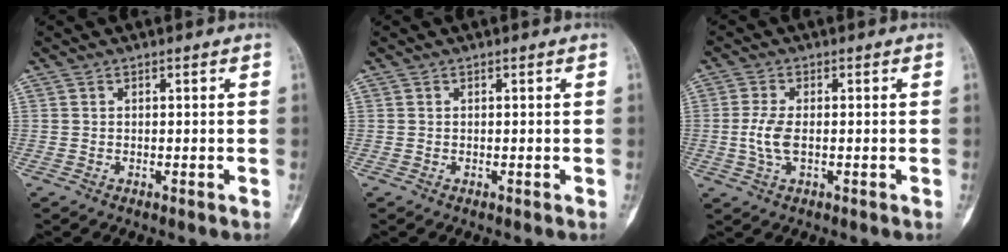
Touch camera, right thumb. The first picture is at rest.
{"total": 0.0}
{"total": 4.7, "force": [-0.4, 2.1, 4.1], "torque": [-0.101, 0.002, -0.010]}